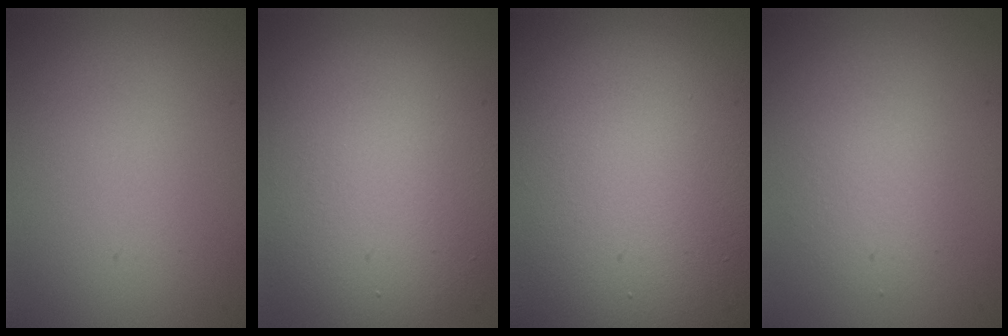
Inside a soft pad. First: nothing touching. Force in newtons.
{"total": 10.4, "press": 10.4, "slide": 0.6}
{"total": 21.6, "press": 21.6, "slide": 0.7}
{"total": 2.3, "press": 2.3, "slide": 0.1}